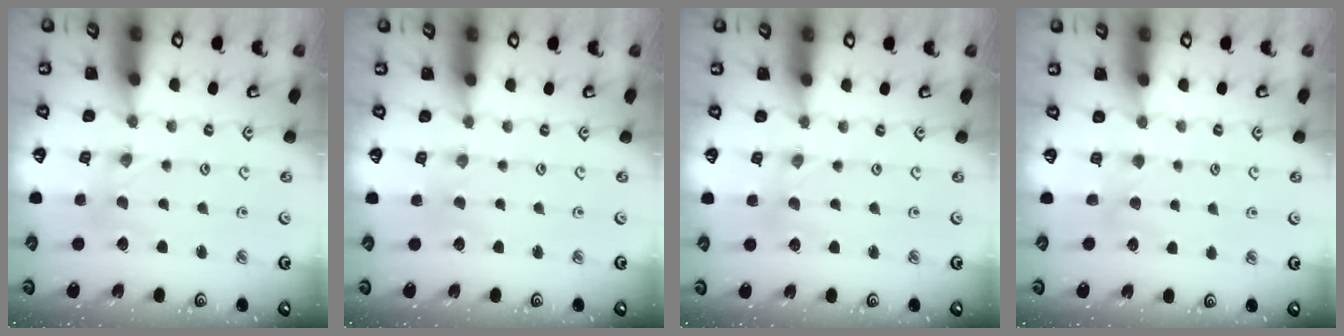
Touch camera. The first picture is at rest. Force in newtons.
{"total": 1.3, "press": 1.2, "slide": 0.2}
{"total": 0.8, "press": 0.8, "slide": 0.2}
{"total": 3.1, "press": 3.1, "slide": 0.5}